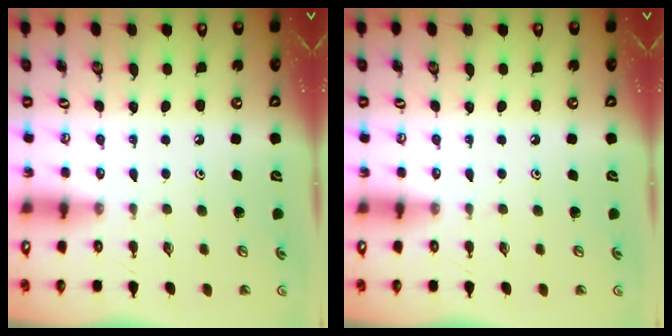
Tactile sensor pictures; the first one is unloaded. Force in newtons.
{"total": 0.0}